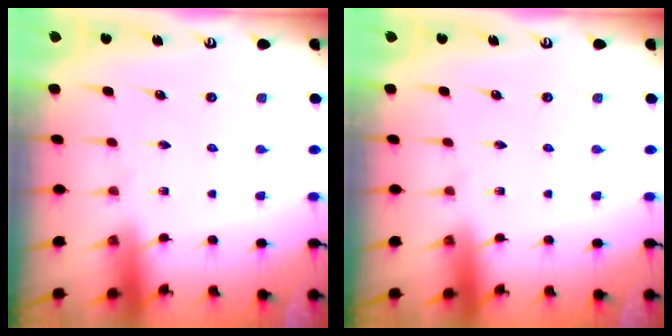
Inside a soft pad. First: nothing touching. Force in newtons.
{"total": 0.0}